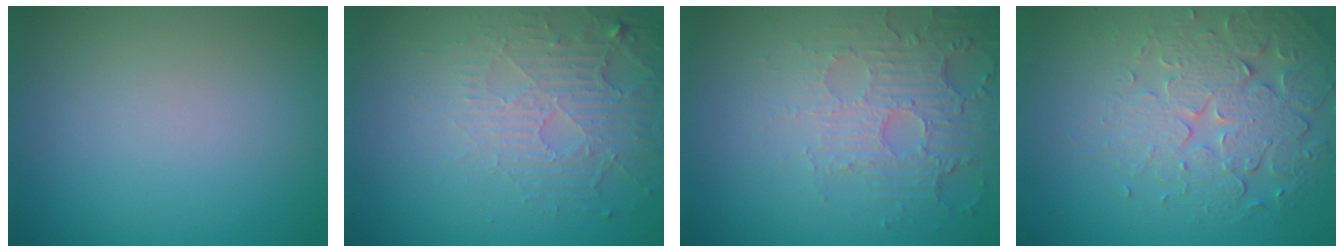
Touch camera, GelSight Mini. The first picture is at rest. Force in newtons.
{"total": 5.2, "press": 3.4, "slide": 4.0}
{"total": 5.6, "press": 3.6, "slide": 4.4}
{"total": 5.1, "press": 4.5, "slide": 2.5}